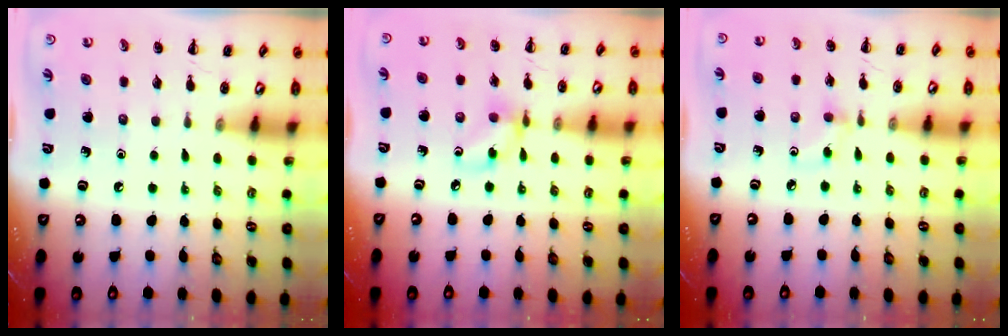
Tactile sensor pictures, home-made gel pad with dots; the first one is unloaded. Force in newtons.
{"total": 6.6, "press": 6.6, "slide": 0.1}
{"total": 3.2, "press": 2.9, "slide": 1.3}